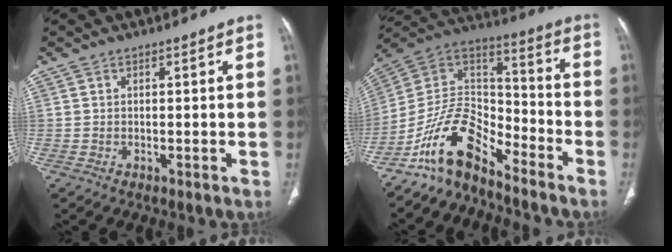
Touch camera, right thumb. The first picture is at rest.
{"total": 13.7, "force": [-10.4, 5.9, 6.7], "torque": [-0.103, 0.101, -0.203]}